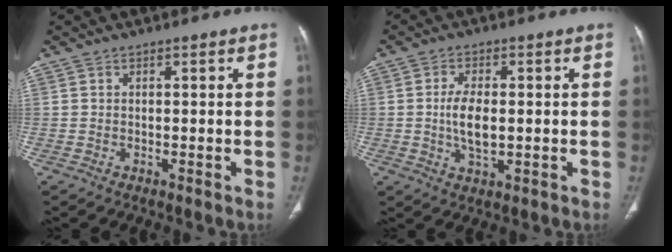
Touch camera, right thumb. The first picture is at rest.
{"total": 6.2, "force": [-0.2, 3.1, 5.4], "torque": [-0.104, -0.004, -0.004]}